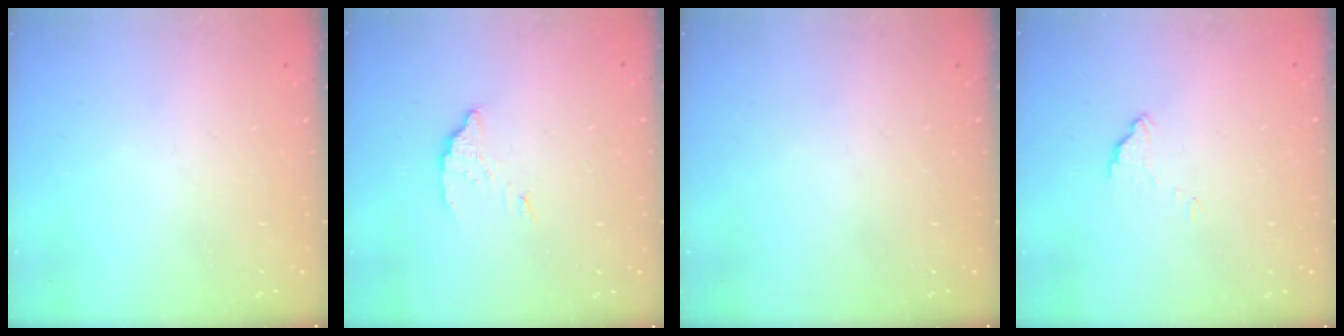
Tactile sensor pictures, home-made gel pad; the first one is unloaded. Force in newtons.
{"total": 3.4, "press": 3.4, "slide": 0.3}
{"total": 0.0}
{"total": 2.9, "press": 2.9, "slide": 0.4}